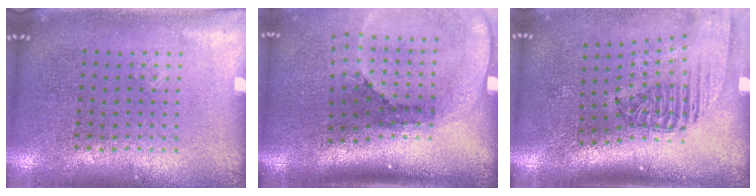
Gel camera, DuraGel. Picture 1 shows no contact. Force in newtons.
{"total": 2.5, "press": 1.7, "slide": 1.8}
{"total": 2.4, "press": 1.8, "slide": 1.7}